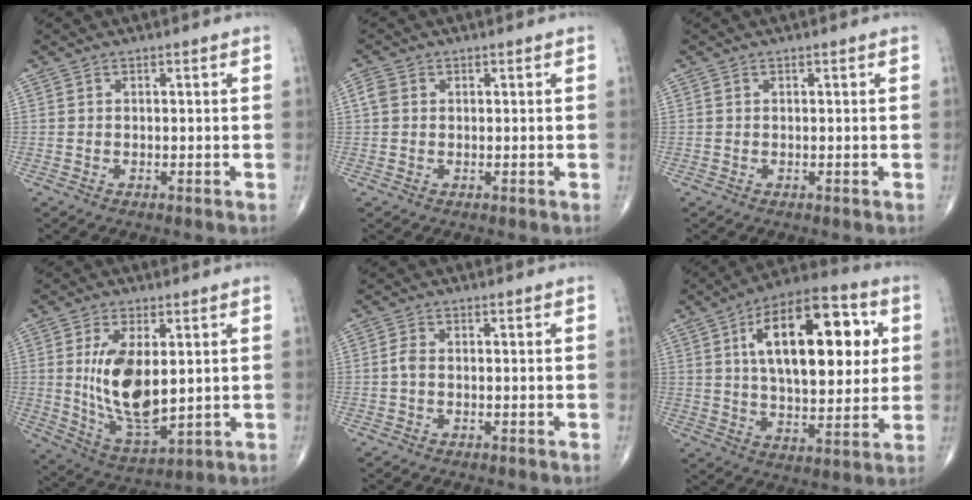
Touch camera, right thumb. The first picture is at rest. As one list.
[{"total": 2.1, "force": [0.4, 1.7, 1.1], "torque": [-0.028, 0.006, 0.007]}, {"total": 0.0}, {"total": 13.7, "force": [1.6, 6.6, 11.9], "torque": [-0.208, -0.021, 0.045]}, {"total": 1.6, "force": [-0.2, 0.9, 1.3], "torque": [-0.026, 0.001, -0.008]}, {"total": 23.0, "force": [5.9, 11.0, 19.4], "torque": [-0.268, -0.003, 0.083]}]